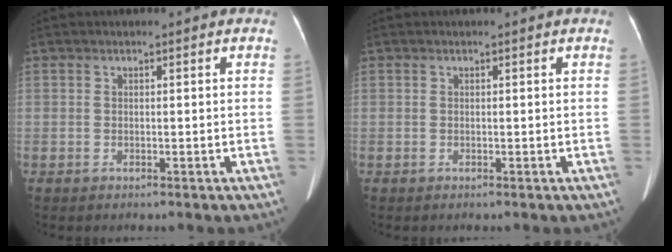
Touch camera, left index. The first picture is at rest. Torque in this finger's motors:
{"motor_torque": [0.08, 0.00, -0.02, -0.01]}